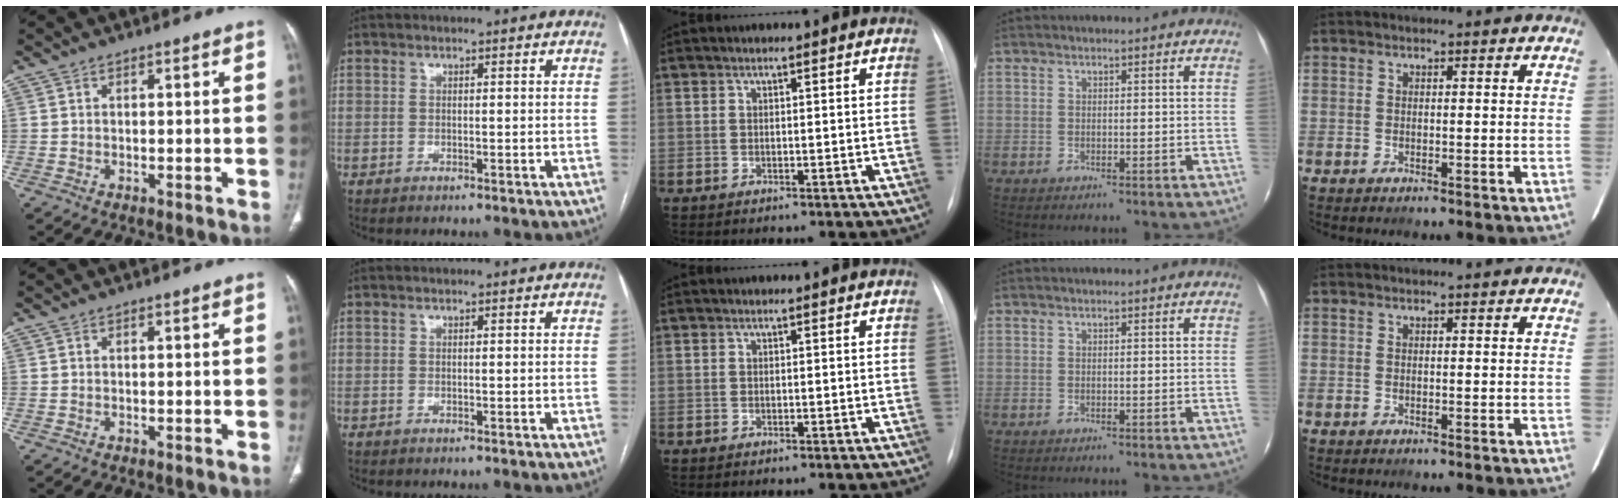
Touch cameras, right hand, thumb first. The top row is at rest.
{}